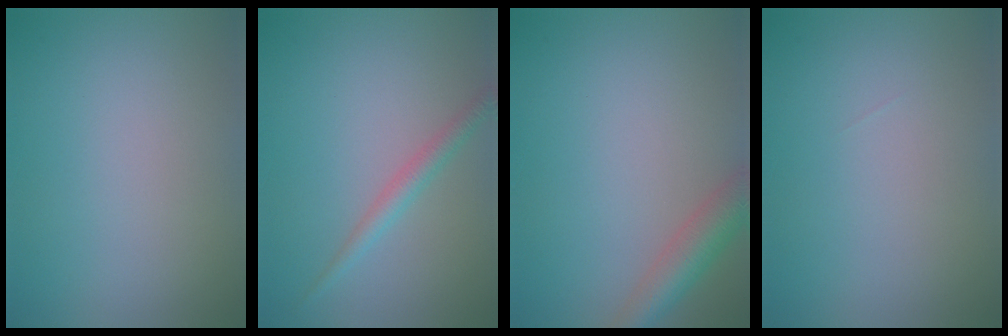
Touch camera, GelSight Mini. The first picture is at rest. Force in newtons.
{"total": 2.0, "press": 2.0, "slide": 0.0}
{"total": 3.9, "press": 3.9, "slide": 0.2}
{"total": 0.0}